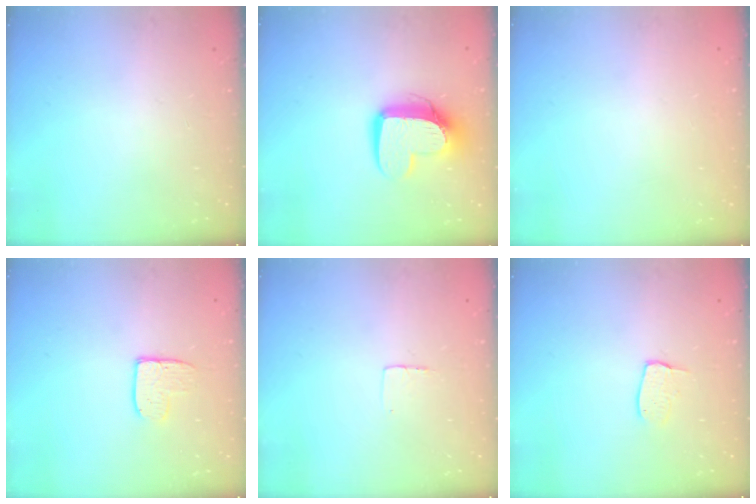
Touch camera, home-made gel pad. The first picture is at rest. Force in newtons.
{"total": 12.2, "press": 12.2, "slide": 1.2}
{"total": 0.0}
{"total": 7.9, "press": 7.9, "slide": 0.6}
{"total": 3.0, "press": 3.0, "slide": 0.2}
{"total": 5.2, "press": 5.2, "slide": 0.3}